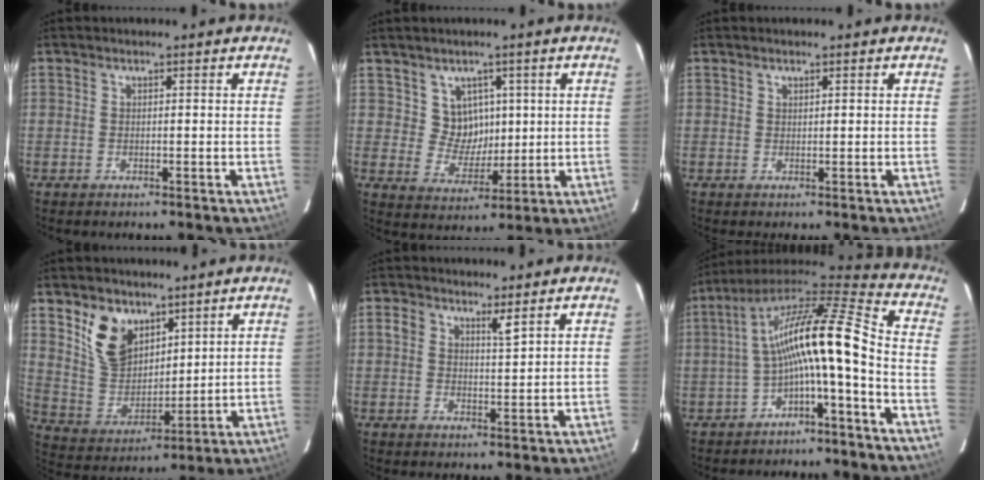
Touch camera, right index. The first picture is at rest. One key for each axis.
{"total": 6.2, "fx": 2.2, "fy": 5.7, "fz": 1.2, "tx": -0.020, "ty": 0.007, "tz": 0.048}
{"total": 0.5, "fx": 0.4, "fy": 0.3, "fz": 0.1, "tx": -0.002, "ty": 0.002, "tz": 0.008}
{"total": 11.4, "fx": 6.7, "fy": 7.3, "fz": 5.6, "tx": -0.114, "ty": 0.012, "tz": 0.145}
{"total": 2.6, "fx": 1.4, "fy": 1.2, "fz": 1.9, "tx": -0.031, "ty": 0.000, "tz": 0.022}
{"total": 16.5, "fx": -3.8, "fy": 2.3, "fz": 15.9, "tx": -0.290, "ty": 0.009, "tz": -0.074}